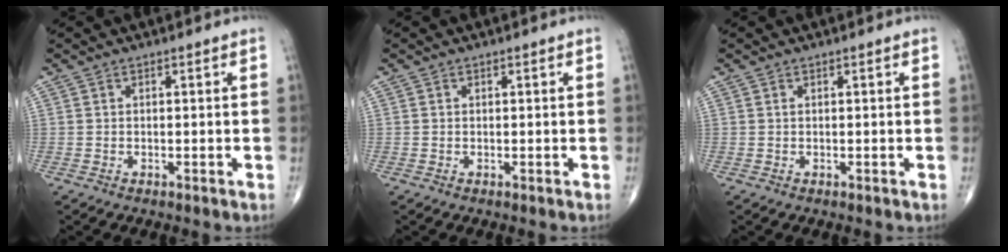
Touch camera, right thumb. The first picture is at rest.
{"total": 0.0}
{"total": 0.0}